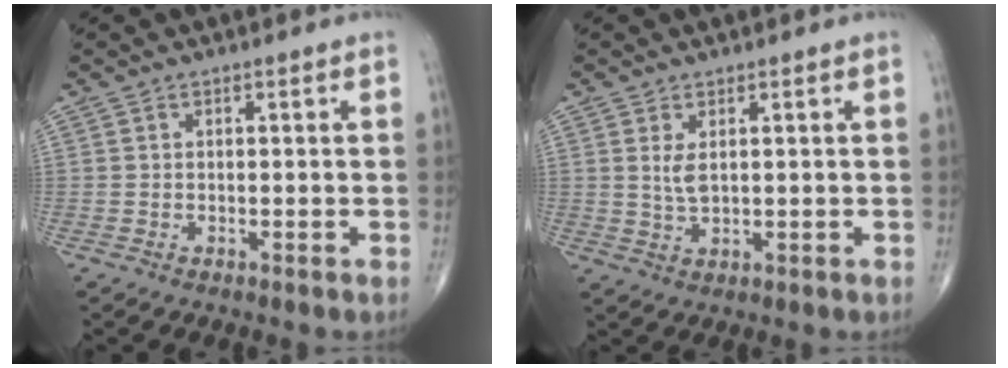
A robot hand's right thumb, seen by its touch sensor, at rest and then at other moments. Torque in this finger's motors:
{"motor_torque": [-0.37, 0.09, -0.32, -0.24, -0.03]}